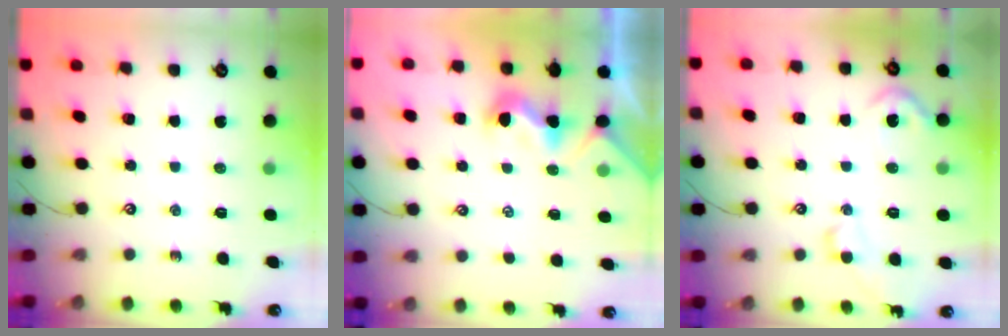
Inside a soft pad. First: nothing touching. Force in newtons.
{"total": 0.7, "press": 0.5, "slide": 0.4}
{"total": 5.6, "press": 5.5, "slide": 1.0}